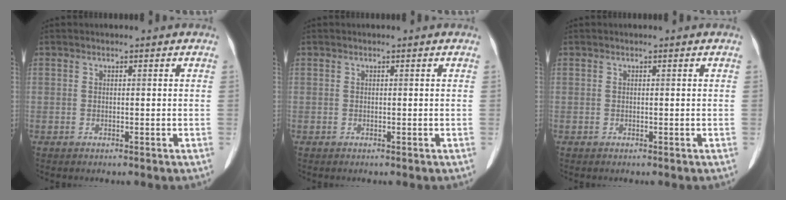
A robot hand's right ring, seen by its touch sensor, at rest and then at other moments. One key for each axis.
{"total": 0.0}
{"total": 0.0}